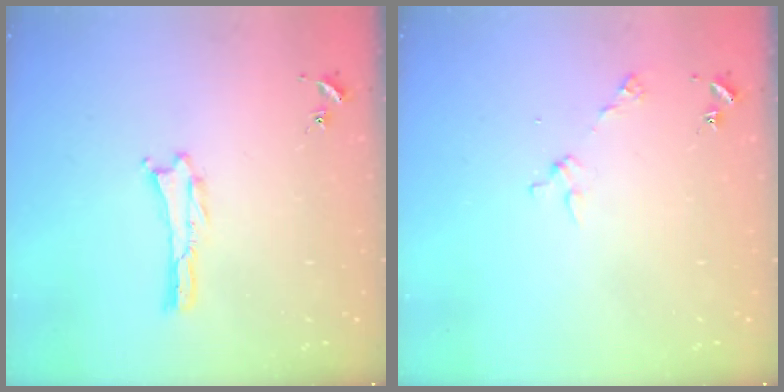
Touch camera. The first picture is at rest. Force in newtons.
{"total": 2.9, "press": 2.9, "slide": 0.2}